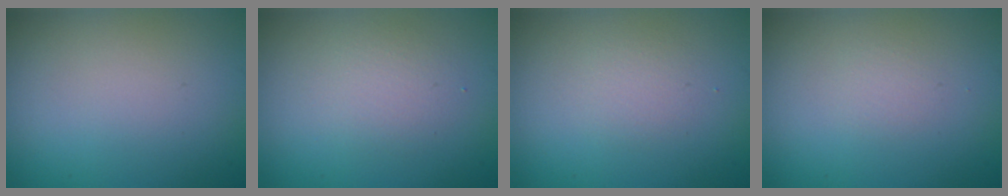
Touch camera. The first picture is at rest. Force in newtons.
{"total": 1.9, "press": 1.9, "slide": 0.1}
{"total": 1.3, "press": 1.2, "slide": 0.1}
{"total": 0.0}